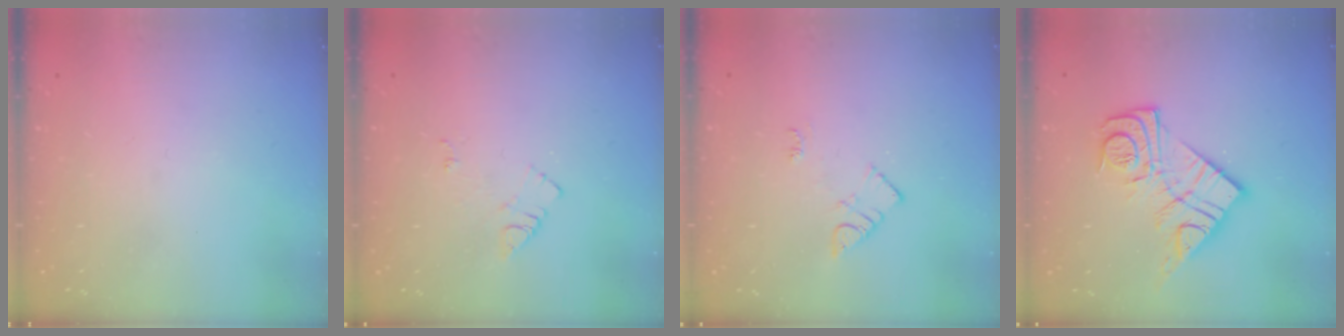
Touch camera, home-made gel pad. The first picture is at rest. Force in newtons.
{"total": 6.2, "press": 6.2, "slide": 0.8}
{"total": 4.5, "press": 4.5, "slide": 0.6}
{"total": 16.3, "press": 16.2, "slide": 1.4}